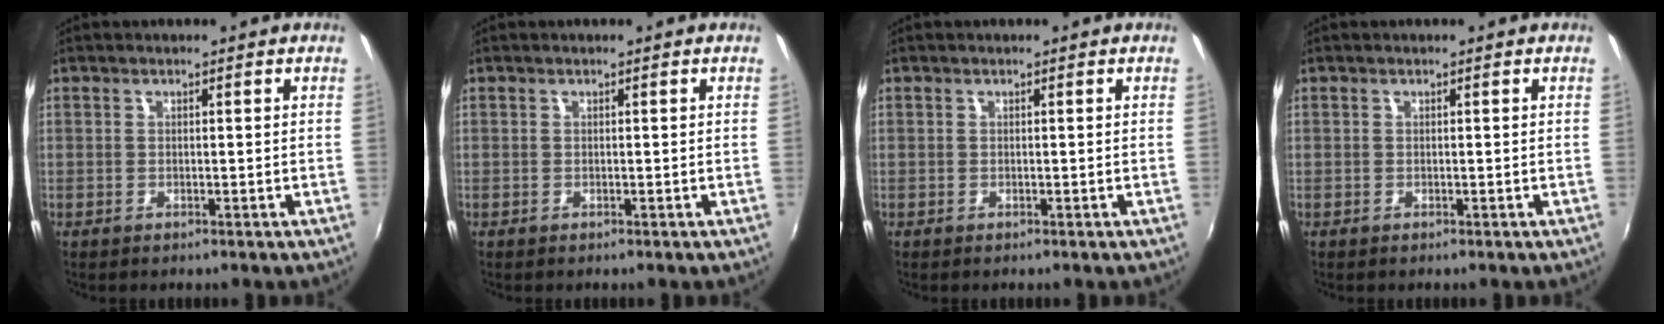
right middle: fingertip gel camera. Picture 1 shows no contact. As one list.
[{"total": 0.0}, {"total": 0.0}, {"total": 0.0}]